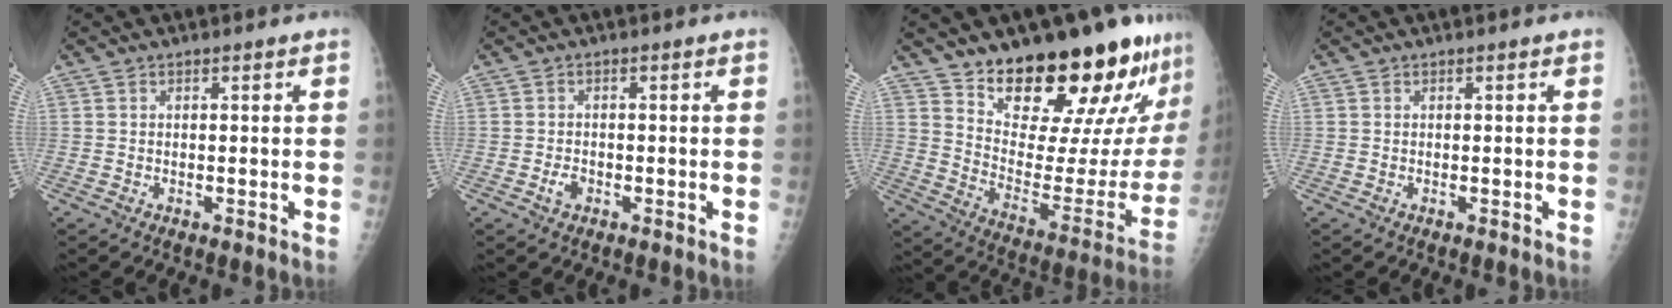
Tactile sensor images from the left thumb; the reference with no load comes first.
{"total": 2.0, "force": [-0.8, 1.4, 1.1], "torque": [-0.016, 0.004, -0.015]}
{"total": 25.9, "force": [20.1, 8.0, 14.2], "torque": [-0.168, -0.126, 0.291]}
{"total": 0.0}